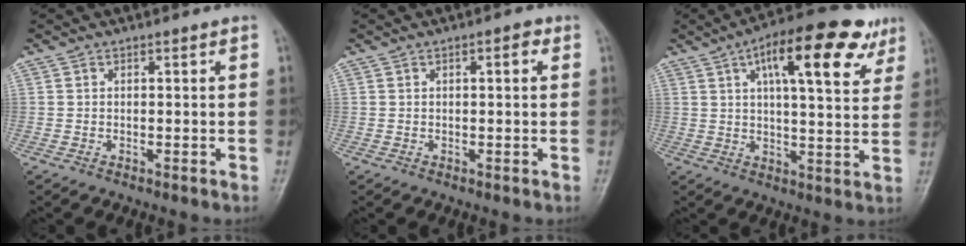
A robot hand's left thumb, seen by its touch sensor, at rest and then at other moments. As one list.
[{"total": 1.9, "force": [0.6, 0.7, 1.7], "torque": [-0.022, 0.002, 0.006]}, {"total": 17.5, "force": [8.4, 6.0, 14.2], "torque": [-0.180, -0.008, 0.117]}]